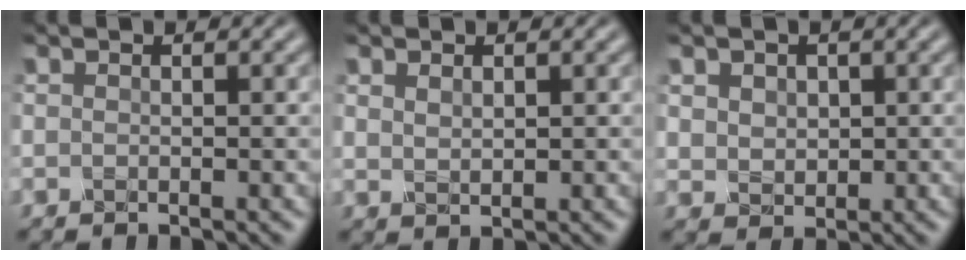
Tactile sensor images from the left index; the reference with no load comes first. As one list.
[{"total": 1.2, "force": [0.6, 0.6, 0.8], "torque": [-0.017, -0.003, 0.018]}, {"total": 2.3, "force": [0.9, 1.9, 1.0], "torque": [-0.026, -0.002, 0.017]}]